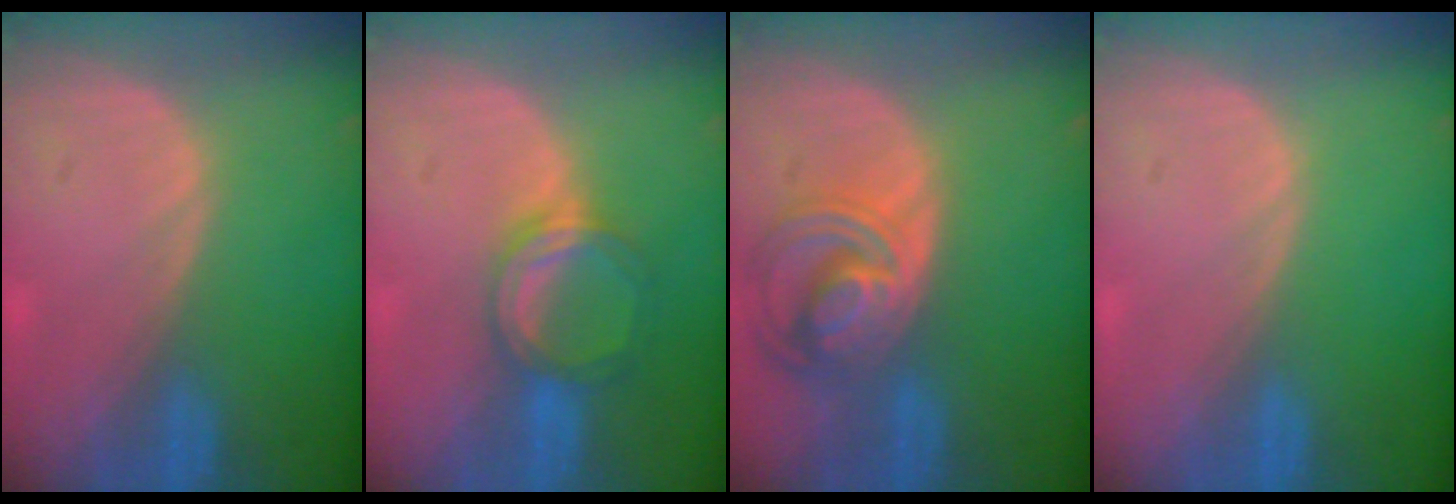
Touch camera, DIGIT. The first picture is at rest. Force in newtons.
{"total": 5.2, "press": 4.9, "slide": 1.7}
{"total": 8.5, "press": 7.4, "slide": 4.3}
{"total": 0.0}